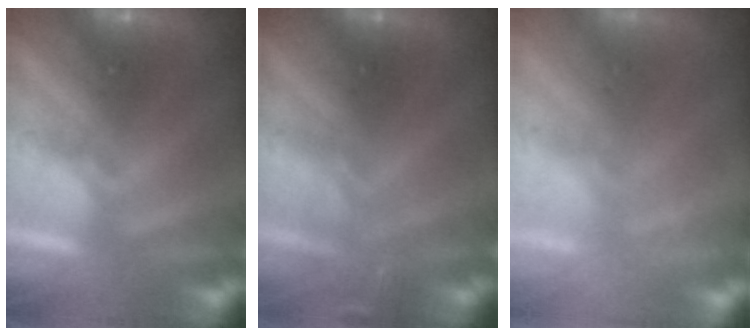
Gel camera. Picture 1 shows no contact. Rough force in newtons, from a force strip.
{"total": 3.0}
{"total": 2.4}